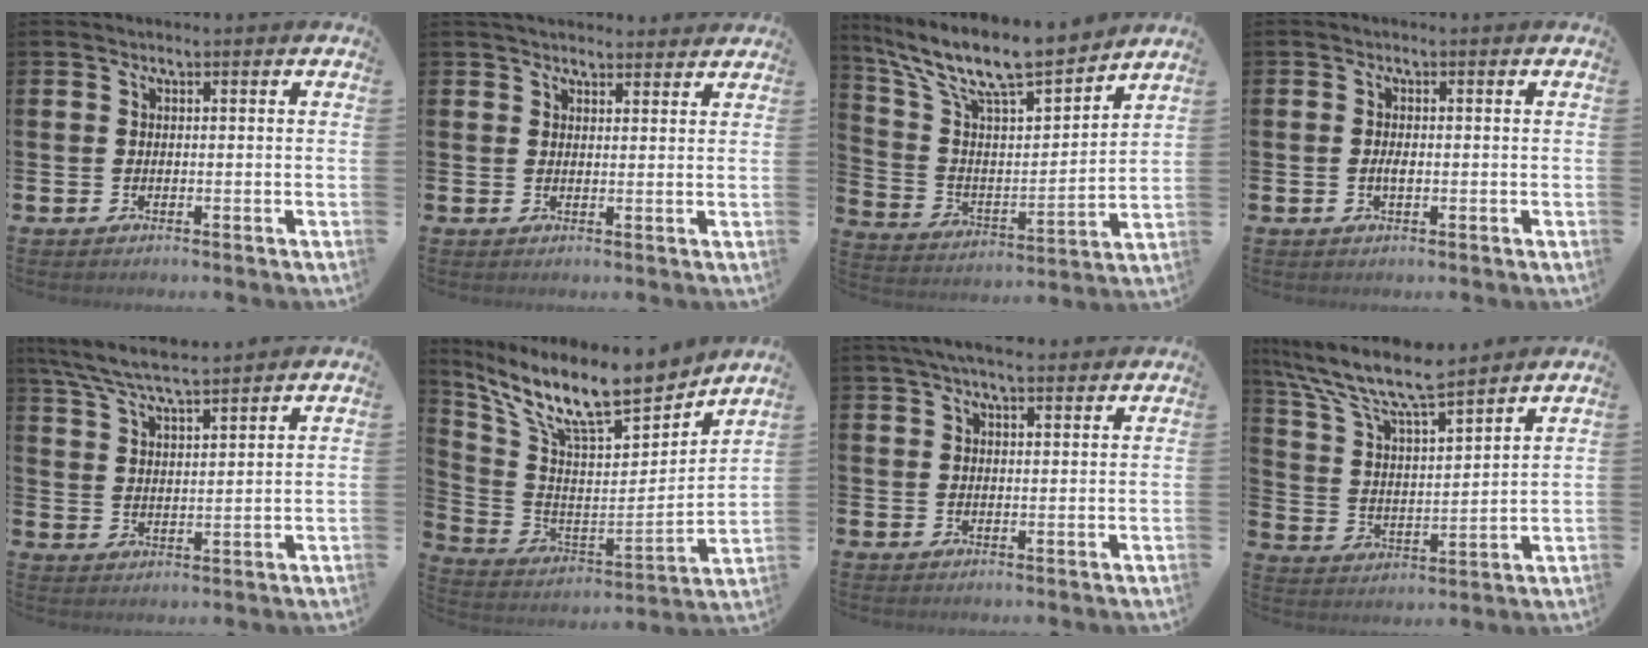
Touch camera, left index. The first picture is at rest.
{"total": 2.9, "force": [2.7, 0.8, 0.3], "torque": [-0.003, -0.012, 0.048]}
{"total": 11.6, "force": [10.2, 2.2, 4.9], "torque": [-0.129, -0.074, 0.172]}
{"total": 1.5, "force": [-0.3, 0.6, 1.3], "torque": [-0.023, 0.001, -0.006]}
{"total": 6.7, "force": [6.3, 0.5, 2.3], "torque": [-0.070, -0.030, 0.114]}
{"total": 13.0, "force": [10.7, 2.6, 6.8], "torque": [-0.163, -0.075, 0.181]}
{"total": 4.5, "force": [3.8, 0.9, 2.2], "torque": [-0.042, -0.008, 0.066]}
{"total": 10.0, "force": [8.9, 1.6, 4.3], "torque": [-0.124, -0.050, 0.154]}